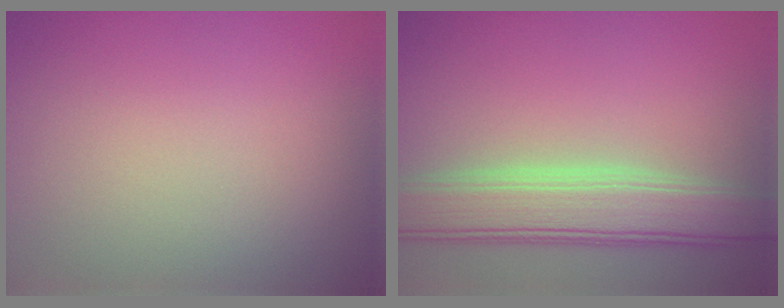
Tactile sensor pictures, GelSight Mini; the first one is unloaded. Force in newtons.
{"total": 6.4, "press": 6.4, "slide": 0.8}